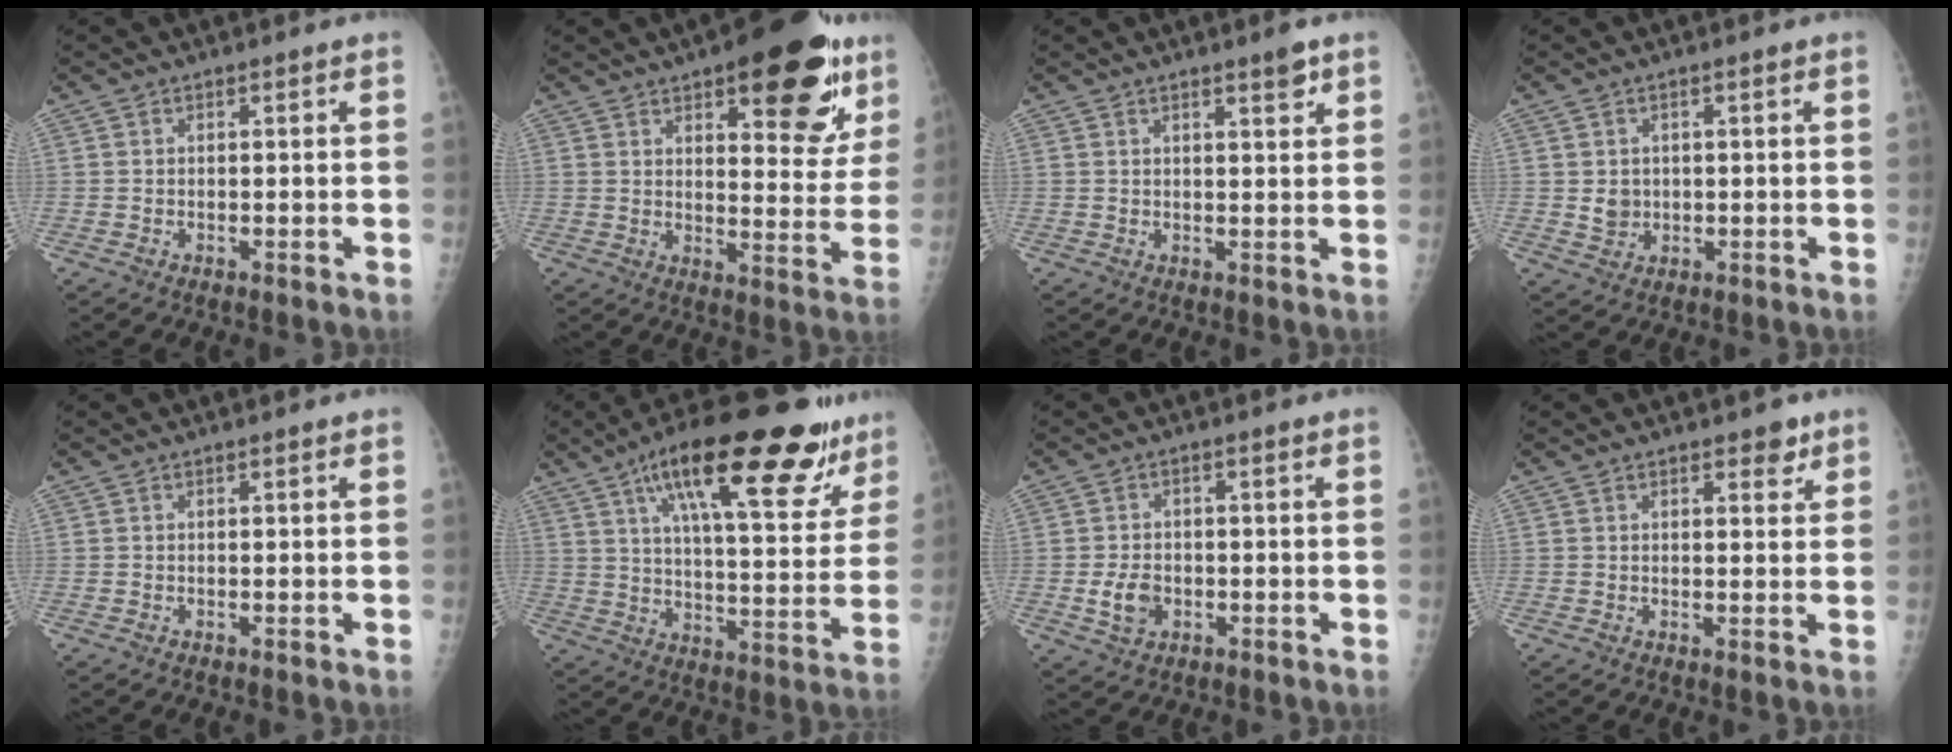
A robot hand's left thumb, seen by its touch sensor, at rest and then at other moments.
{"total": 19.9, "force": [10.7, 7.9, 14.8], "torque": [-0.141, -0.043, 0.143]}
{"total": 2.9, "force": [1.9, 0.5, 2.1], "torque": [-0.025, -0.012, 0.026]}
{"total": 2.9, "force": [0.2, 2.6, 1.3], "torque": [-0.010, -0.001, 0.011]}
{"total": 0.0}
{"total": 25.9, "force": [15.3, 8.4, 19.2], "torque": [-0.249, -0.029, 0.229]}
{"total": 4.7, "force": [-1.2, 3.4, 2.9], "torque": [-0.045, 0.003, -0.017]}
{"total": 3.0, "force": [2.0, 1.4, 1.7], "torque": [-0.004, -0.009, 0.024]}